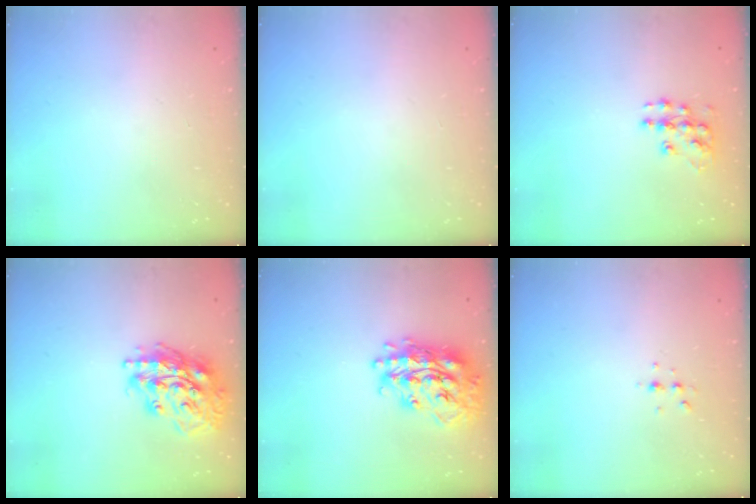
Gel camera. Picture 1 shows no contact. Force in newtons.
{"total": 0.0}
{"total": 10.0, "press": 10.0, "slide": 0.7}
{"total": 18.0, "press": 17.9, "slide": 2.1}
{"total": 21.6, "press": 21.5, "slide": 1.8}
{"total": 3.6, "press": 3.5, "slide": 0.7}